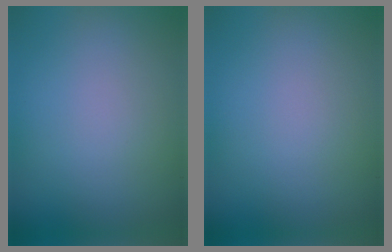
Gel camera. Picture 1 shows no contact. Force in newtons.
{"total": 0.0}